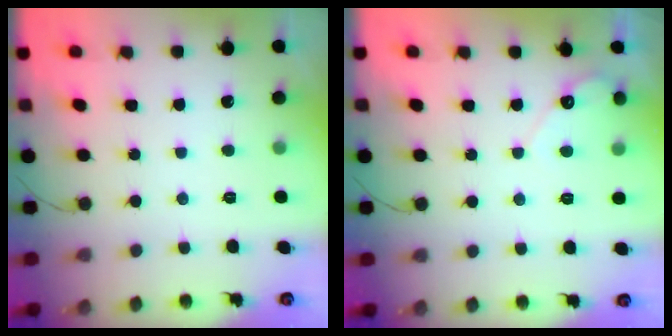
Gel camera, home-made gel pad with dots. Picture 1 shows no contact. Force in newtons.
{"total": 3.8, "press": 3.8, "slide": 0.3}